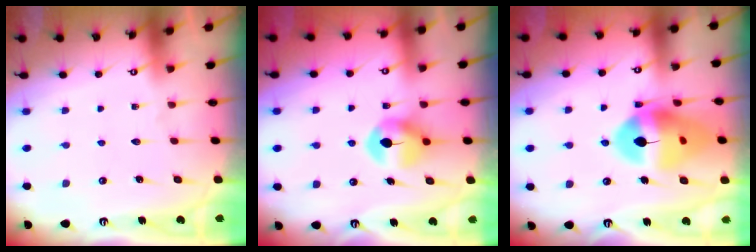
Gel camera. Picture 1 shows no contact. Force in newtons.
{"total": 8.8, "press": 8.7, "slide": 0.5}
{"total": 17.1, "press": 16.9, "slide": 2.2}